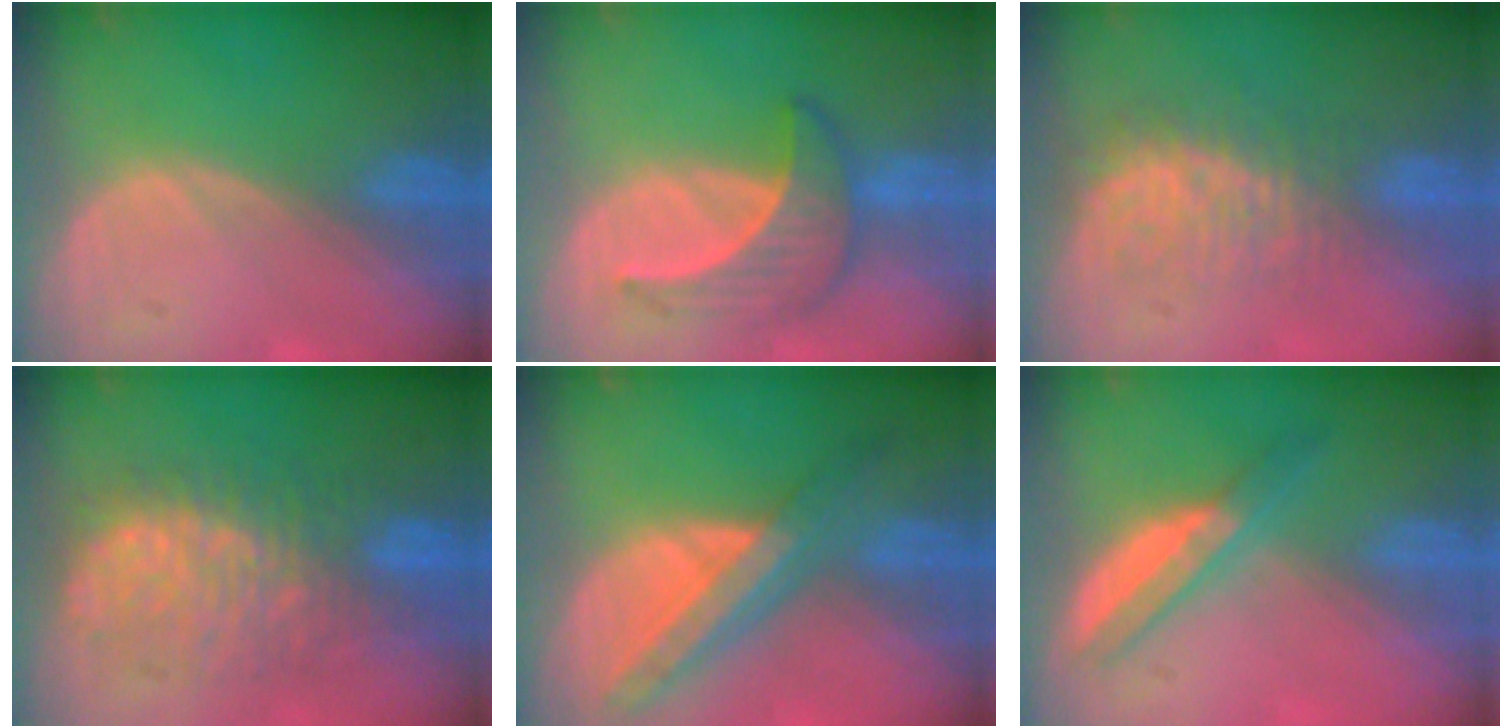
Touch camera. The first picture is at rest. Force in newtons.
{"total": 6.5, "press": 6.4, "slide": 1.1}
{"total": 7.8, "press": 7.2, "slide": 2.9}
{"total": 11.0, "press": 10.9, "slide": 1.3}
{"total": 8.7, "press": 7.5, "slide": 4.4}
{"total": 4.8, "press": 4.7, "slide": 1.0}